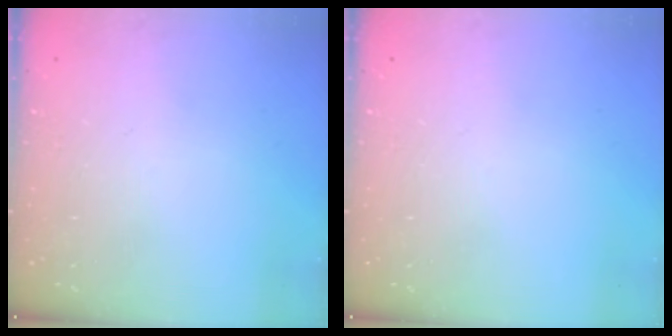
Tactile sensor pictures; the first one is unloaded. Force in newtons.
{"total": 0.0}